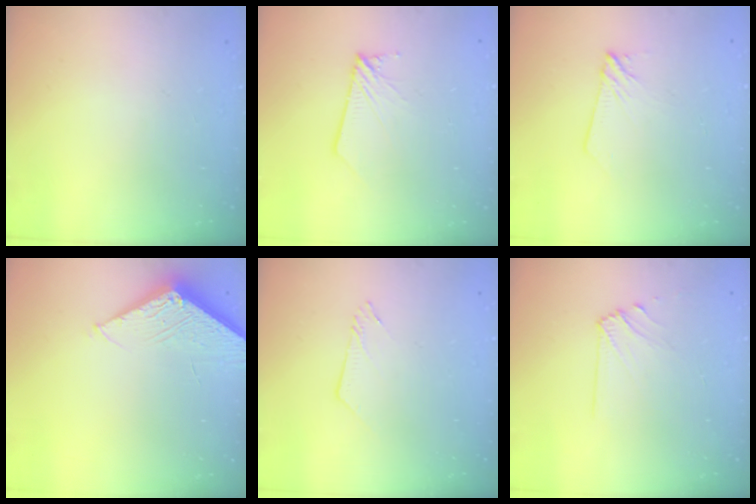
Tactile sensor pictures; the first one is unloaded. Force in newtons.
{"total": 2.8, "press": 2.8, "slide": 0.3}
{"total": 4.6, "press": 4.6, "slide": 0.5}
{"total": 6.1, "press": 6.1, "slide": 0.5}
{"total": 4.2, "press": 4.2, "slide": 0.2}
{"total": 6.2, "press": 6.2, "slide": 0.9}